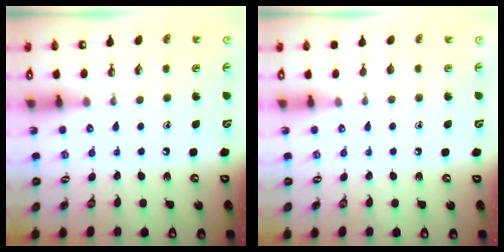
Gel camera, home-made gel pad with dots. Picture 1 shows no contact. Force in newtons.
{"total": 0.0}